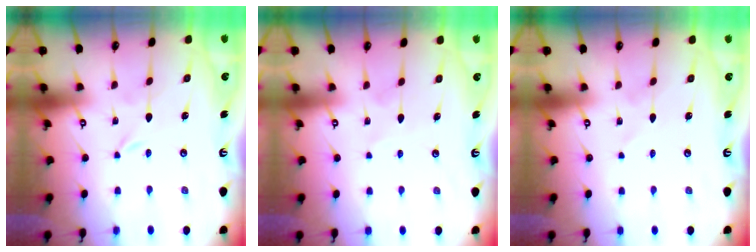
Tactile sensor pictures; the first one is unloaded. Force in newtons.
{"total": 3.7, "press": 3.7, "slide": 0.3}
{"total": 2.2, "press": 2.2, "slide": 0.2}